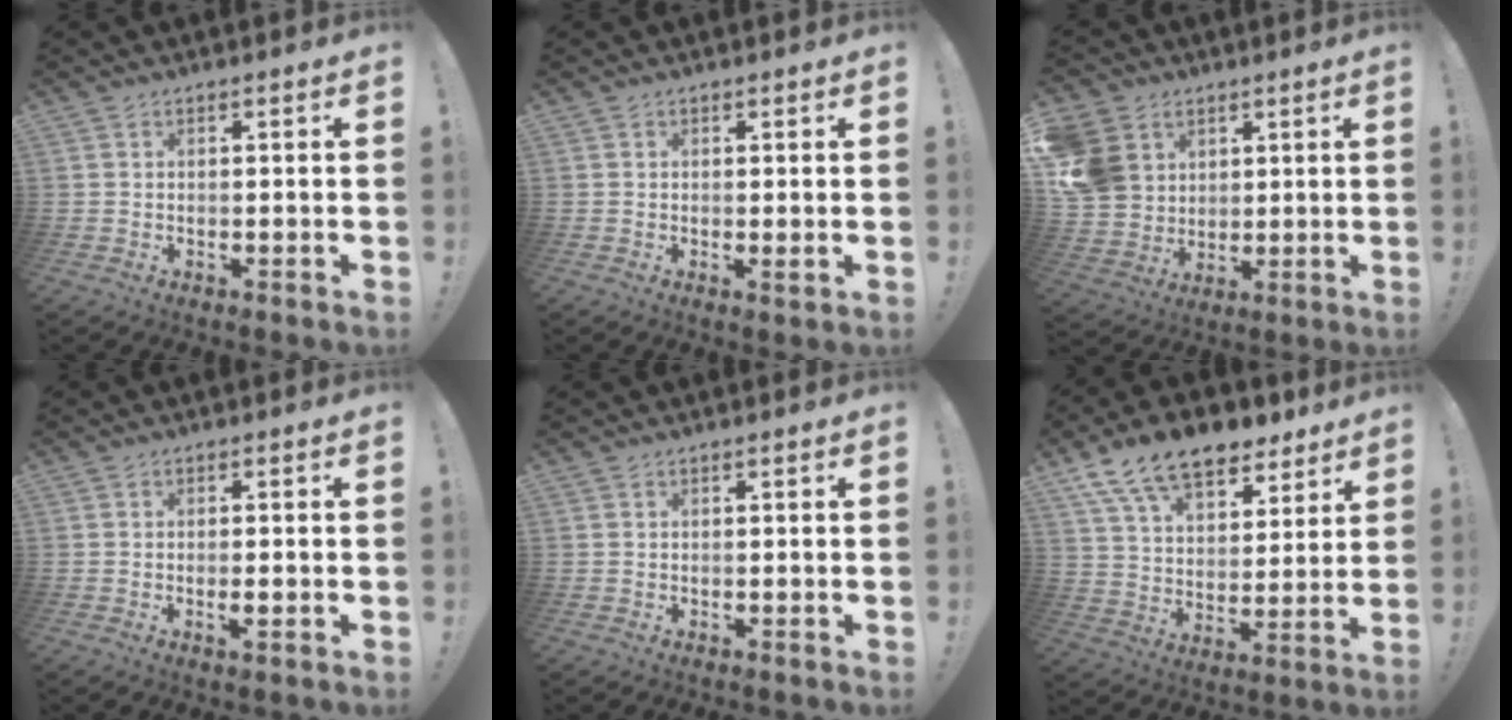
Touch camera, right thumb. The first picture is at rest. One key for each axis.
{"total": 1.1, "fx": 0.4, "fy": 0.2, "fz": 1.0, "tx": -0.005, "ty": -0.006, "tz": 0.005}
{"total": 12.8, "fx": 4.5, "fy": 10.9, "fz": 4.9, "tx": -0.102, "ty": -0.017, "tz": 0.097}
{"total": 2.1, "fx": -0.6, "fy": 0.3, "fz": 2.0, "tx": -0.030, "ty": -0.001, "tz": -0.011}
{"total": 0.0}
{"total": 16.0, "fx": 11.0, "fy": 8.4, "fz": 8.0, "tx": -0.137, "ty": -0.072, "tz": 0.201}